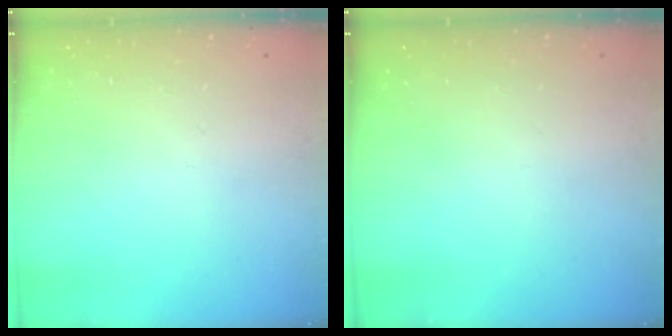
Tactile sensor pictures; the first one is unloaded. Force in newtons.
{"total": 0.0}